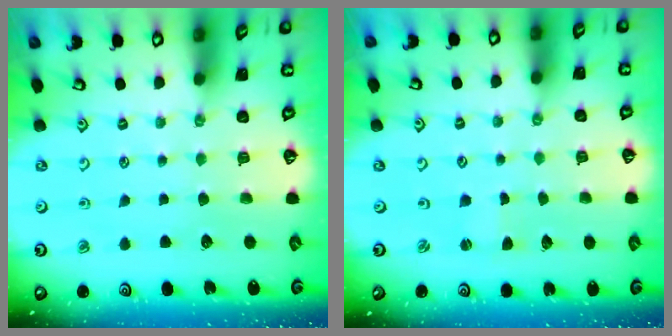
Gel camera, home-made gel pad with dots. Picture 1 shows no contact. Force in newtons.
{"total": 0.0}